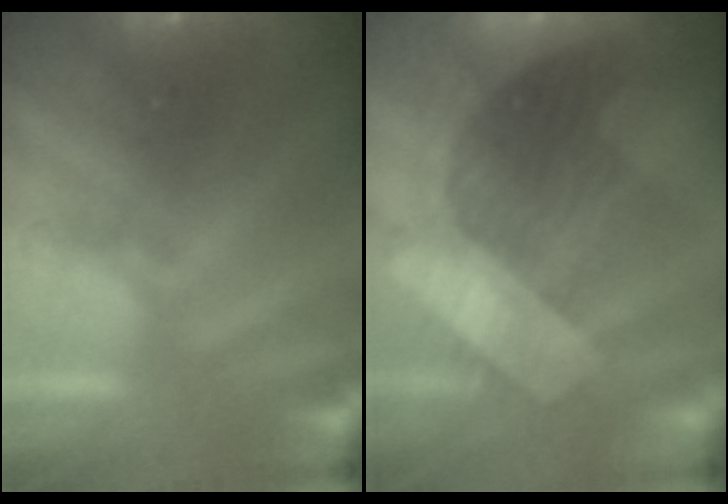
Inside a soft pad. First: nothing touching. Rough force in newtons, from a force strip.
{"total": 3.0}